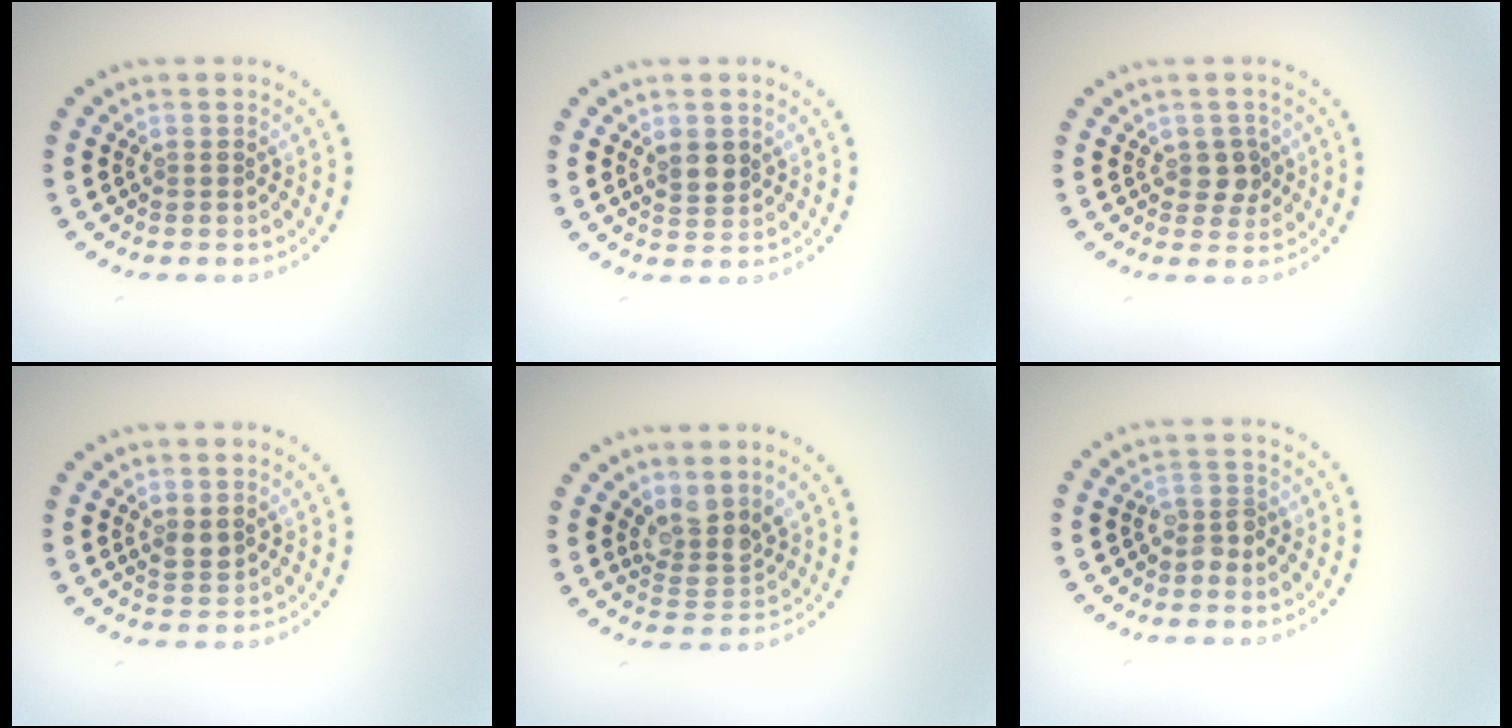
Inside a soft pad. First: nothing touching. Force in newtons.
{"total": 1.8, "press": 1.6, "slide": 0.6}
{"total": 1.7, "press": 1.6, "slide": 0.6}
{"total": 1.4, "press": 1.4, "slide": 0.4}
{"total": 3.1, "press": 2.3, "slide": 2.1}
{"total": 1.7, "press": 1.5, "slide": 0.9}